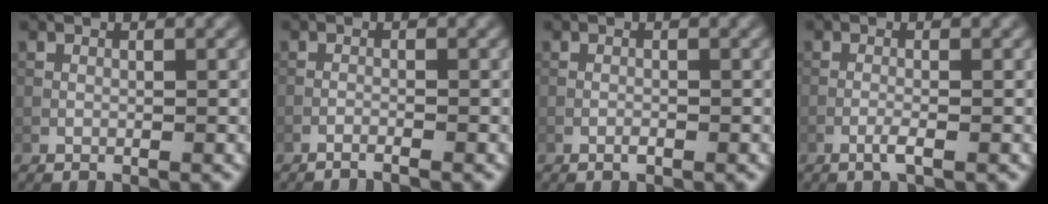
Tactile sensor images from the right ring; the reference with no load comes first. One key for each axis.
{"total": 1.3, "fx": -1.2, "fy": 0.0, "fz": 0.6, "tx": -0.013, "ty": 0.005, "tz": -0.031}
{"total": 0.5, "fx": -0.3, "fy": 0.1, "fz": 0.4, "tx": -0.008, "ty": 0.001, "tz": -0.008}
{"total": 1.3, "fx": -0.7, "fy": 0.1, "fz": 1.1, "tx": -0.021, "ty": 0.002, "tz": -0.018}